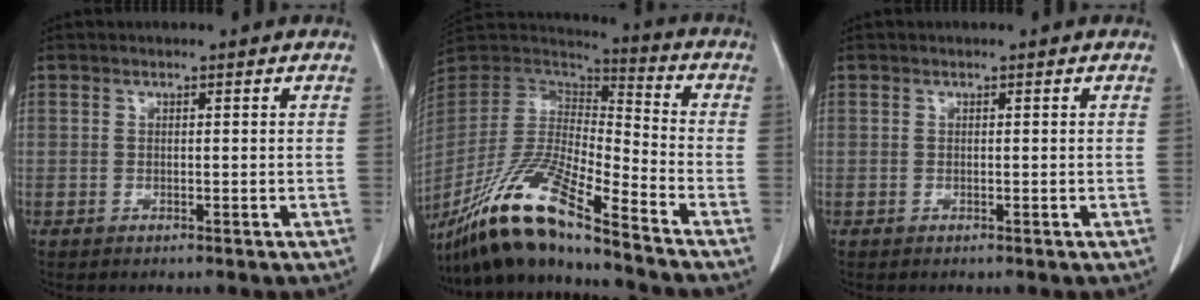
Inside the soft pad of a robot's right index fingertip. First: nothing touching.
{"total": 18.6, "force": [-14.6, 1.1, 11.5], "torque": [-0.244, -0.022, -0.280]}
{"total": 0.0}